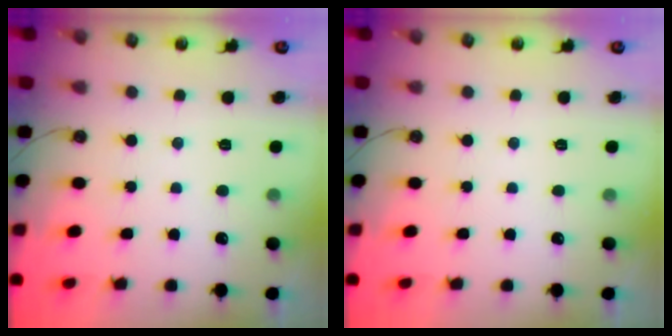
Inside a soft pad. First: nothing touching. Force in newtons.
{"total": 0.0}